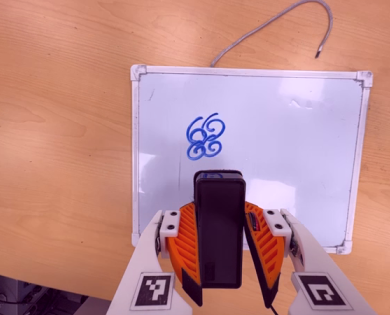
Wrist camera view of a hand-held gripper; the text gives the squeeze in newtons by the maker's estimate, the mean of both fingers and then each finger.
{"total": 6.0, "left": 5.0, "right": 7.0}